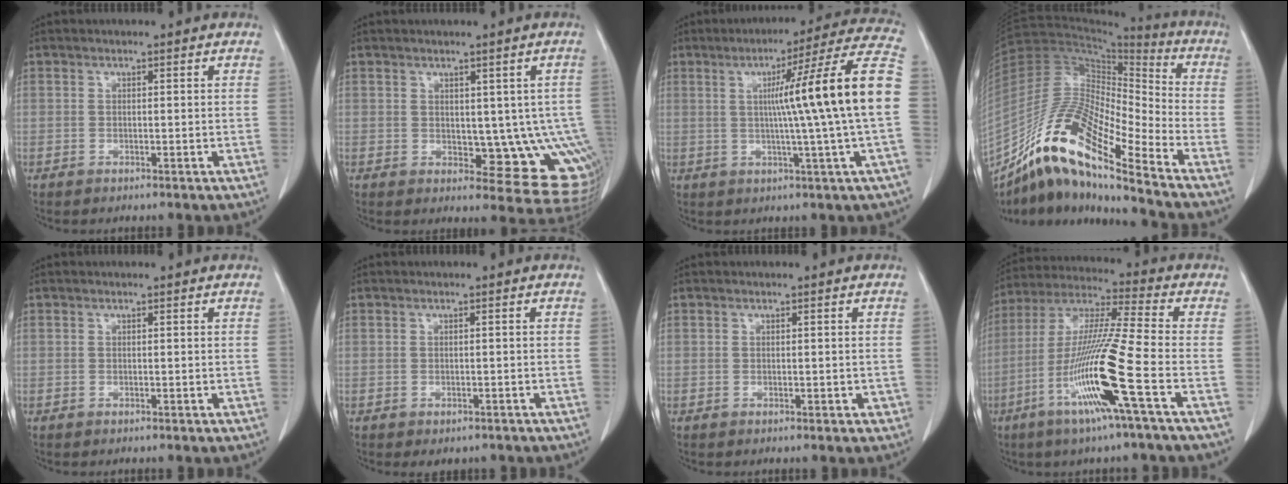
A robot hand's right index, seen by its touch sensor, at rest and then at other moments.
{"total": 10.1, "force": [-0.2, 4.9, 8.8], "torque": [-0.085, -0.001, 0.009]}
{"total": 17.5, "force": [0.8, -2.8, 17.2], "torque": [-0.226, 0.011, 0.002]}
{"total": 18.9, "force": [-13.5, 2.2, 13.0], "torque": [-0.262, 0.000, -0.248]}
{"total": 0.0}
{"total": 3.4, "force": [-2.8, 1.6, 1.0], "torque": [-0.006, 0.002, -0.031]}
{"total": 1.2, "force": [-0.3, 0.8, 0.9], "torque": [-0.009, 0.005, 0.001]}
{"total": 16.2, "force": [-6.2, -1.3, 14.9], "torque": [-0.304, -0.020, -0.124]}